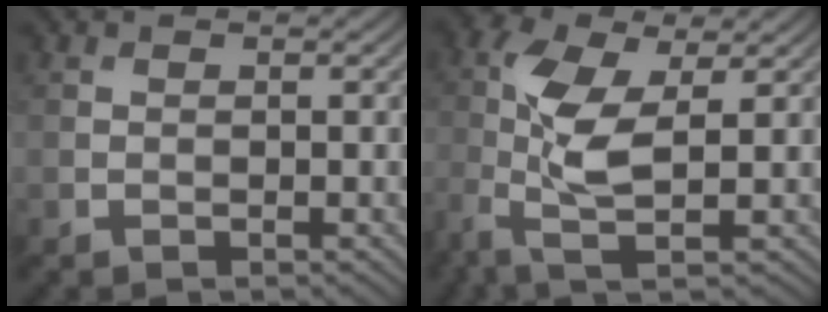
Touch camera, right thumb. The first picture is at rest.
{"total": 7.9, "force": [-0.6, 2.9, 7.3], "torque": [-0.176, 0.010, -0.024]}